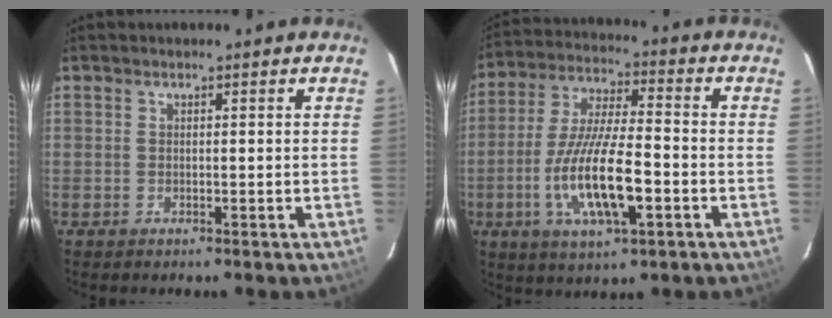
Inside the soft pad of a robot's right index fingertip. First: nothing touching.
{"total": 15.1, "force": [-4.8, 4.0, 13.8], "torque": [-0.281, -0.014, -0.086]}